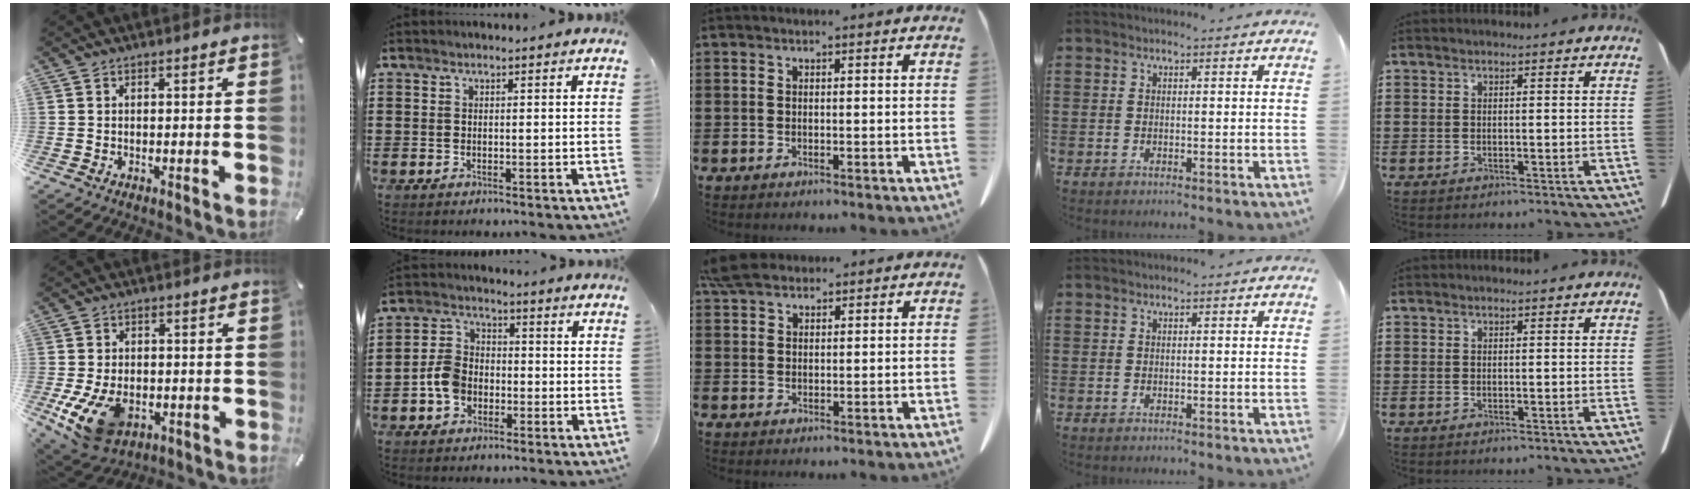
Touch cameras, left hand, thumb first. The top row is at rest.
{"thumb": {"total": 11.9, "force": [-3.7, 8.2, 7.8], "torque": [-0.154, 0.005, -0.063]}, "index": {"total": 5.6, "force": [-2.0, 4.1, 3.2], "torque": [-0.087, 0.006, -0.044]}, "middle": {"total": 4.9, "force": [4.1, 1.8, 1.9], "torque": [-0.050, 0.000, 0.080]}}